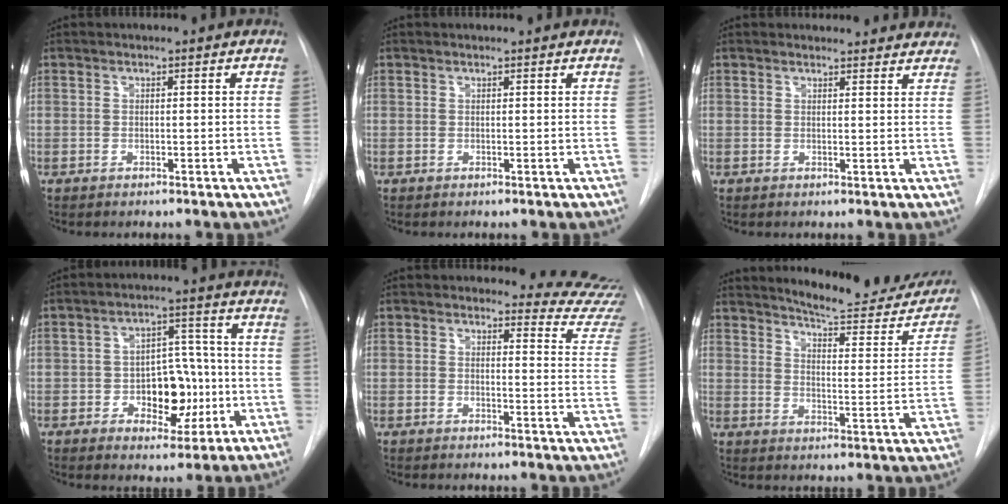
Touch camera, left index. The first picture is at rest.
{"total": 0.0}
{"total": 9.8, "force": [9.3, 2.7, 1.4], "torque": [0.014, 0.001, 0.083]}
{"total": 9.6, "force": [-3.1, 5.4, 7.3], "torque": [-0.098, 0.018, -0.035]}
{"total": 9.5, "force": [9.5, 0.6, -0.7], "torque": [0.040, -0.115, 0.067]}
{"total": 17.7, "force": [16.4, 3.1, 5.8], "torque": [-0.063, -0.070, 0.199]}